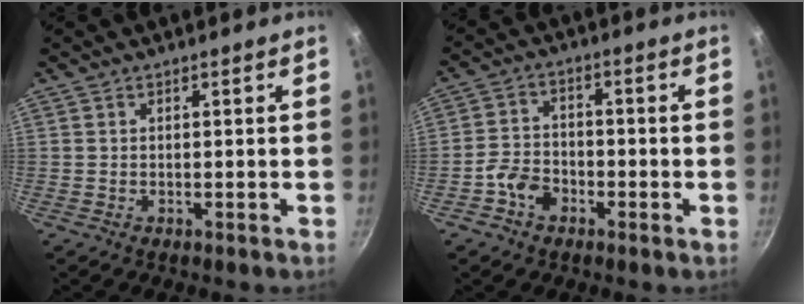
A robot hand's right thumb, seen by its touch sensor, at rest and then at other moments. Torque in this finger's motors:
{"motor_torque": [0.98, 0.58, 0.71, -0.38, 0.03]}